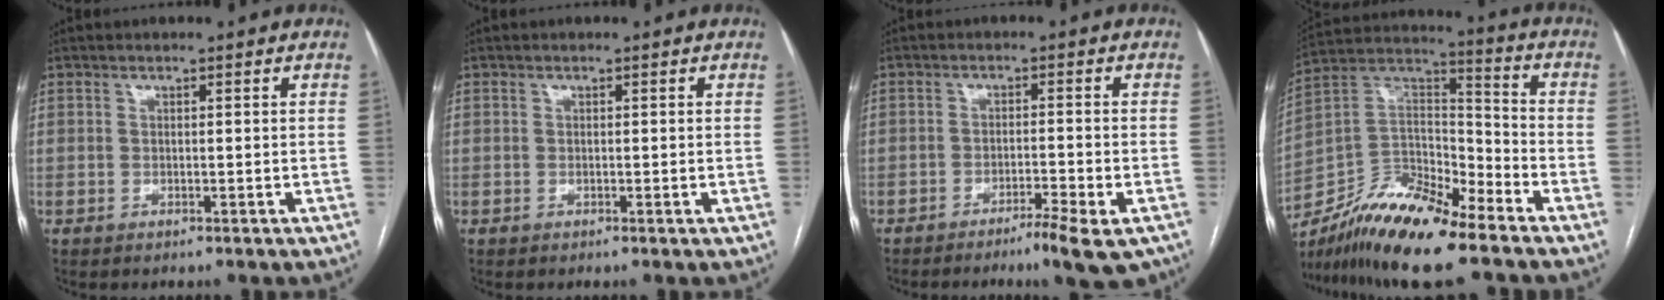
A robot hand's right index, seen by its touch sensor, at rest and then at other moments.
{"total": 0.0}
{"total": 6.4, "force": [-4.3, 0.2, 4.7], "torque": [-0.060, -0.008, -0.065]}
{"total": 15.6, "force": [-12.3, 3.0, 9.2], "torque": [-0.165, 0.019, -0.223]}